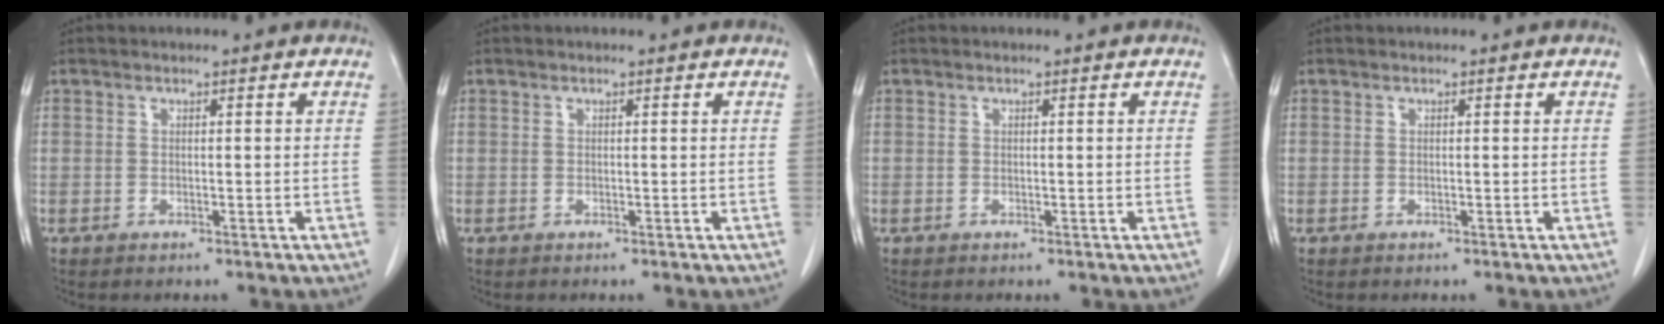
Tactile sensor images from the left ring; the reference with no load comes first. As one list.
[{"total": 0.0}, {"total": 0.0}, {"total": 0.0}]